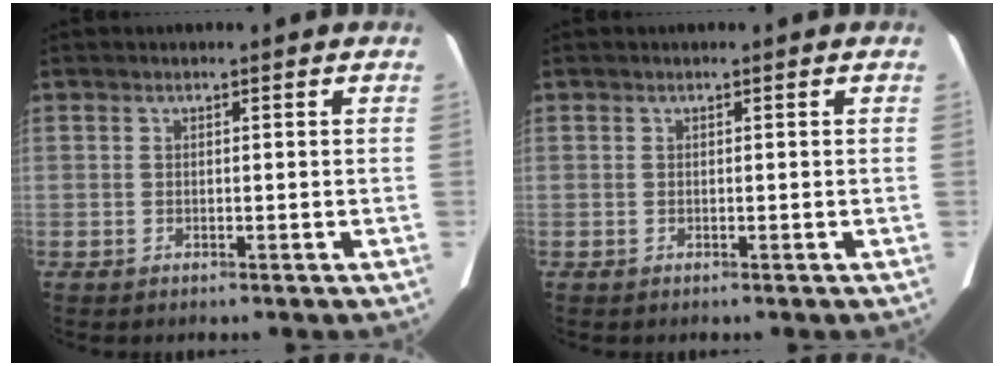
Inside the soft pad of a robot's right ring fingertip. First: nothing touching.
{"total": 0.0}